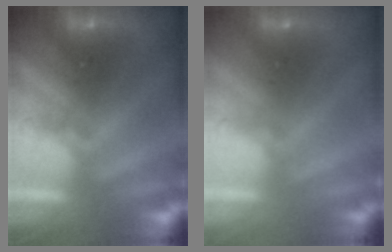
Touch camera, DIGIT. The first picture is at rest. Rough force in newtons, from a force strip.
{"total": 2.8}